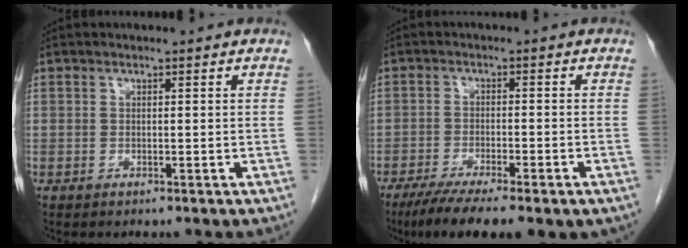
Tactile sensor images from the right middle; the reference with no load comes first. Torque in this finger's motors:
{"motor_torque": [1.21, -0.92, 0.18, 0.05]}